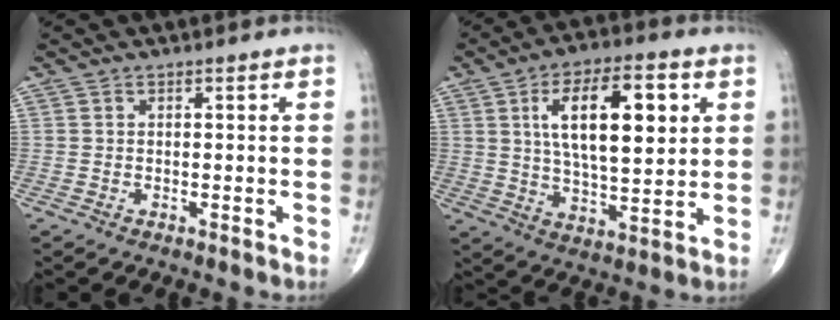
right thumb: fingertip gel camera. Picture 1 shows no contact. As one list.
[{"total": 16.9, "force": [4.7, 7.1, 14.6], "torque": [-0.220, -0.011, 0.079]}]